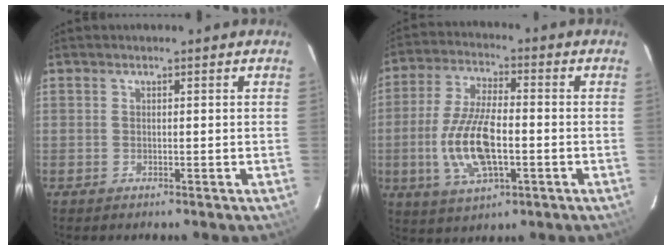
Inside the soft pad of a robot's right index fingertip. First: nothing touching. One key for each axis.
{"total": 13.5, "fx": -2.9, "fy": 5.3, "fz": 12.1, "tx": -0.254, "ty": -0.004, "tz": -0.052}